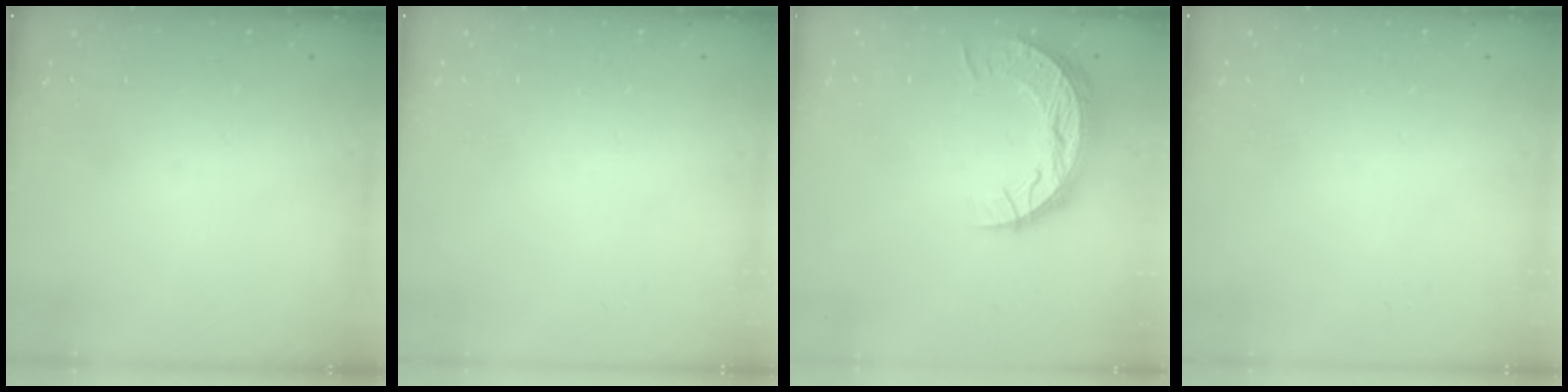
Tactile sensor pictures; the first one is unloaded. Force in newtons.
{"total": 0.0}
{"total": 9.9, "press": 9.9, "slide": 0.7}
{"total": 0.0}